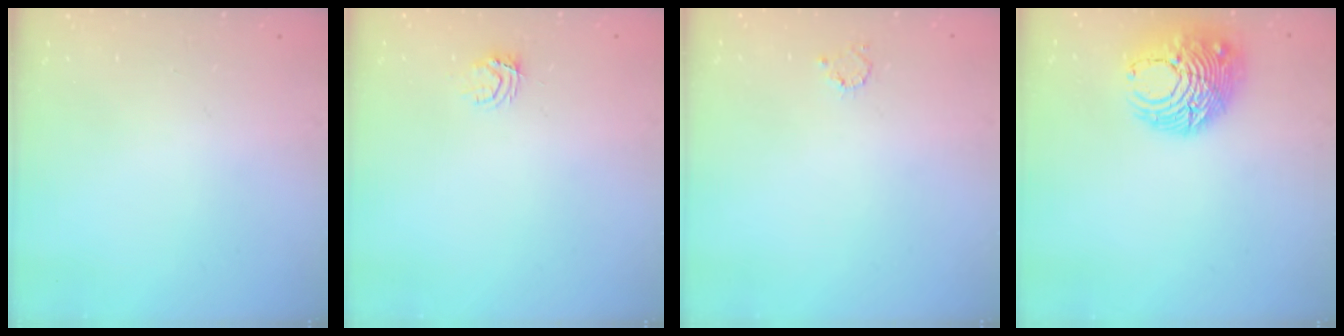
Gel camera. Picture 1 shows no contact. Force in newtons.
{"total": 4.0, "press": 3.9, "slide": 0.4}
{"total": 2.6, "press": 2.6, "slide": 0.4}
{"total": 10.7, "press": 10.6, "slide": 1.3}